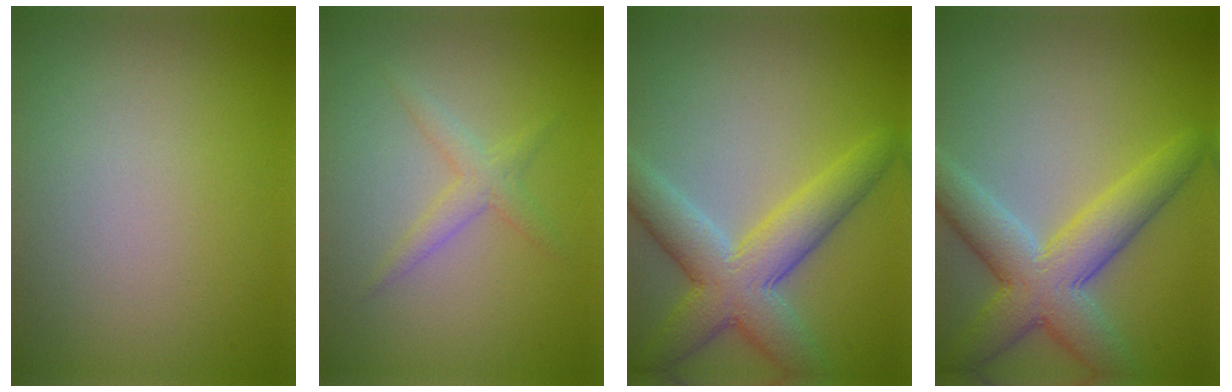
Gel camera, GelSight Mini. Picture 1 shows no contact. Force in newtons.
{"total": 1.8, "press": 1.8, "slide": 0.2}
{"total": 6.6, "press": 6.5, "slide": 0.3}
{"total": 6.6, "press": 6.5, "slide": 0.3}